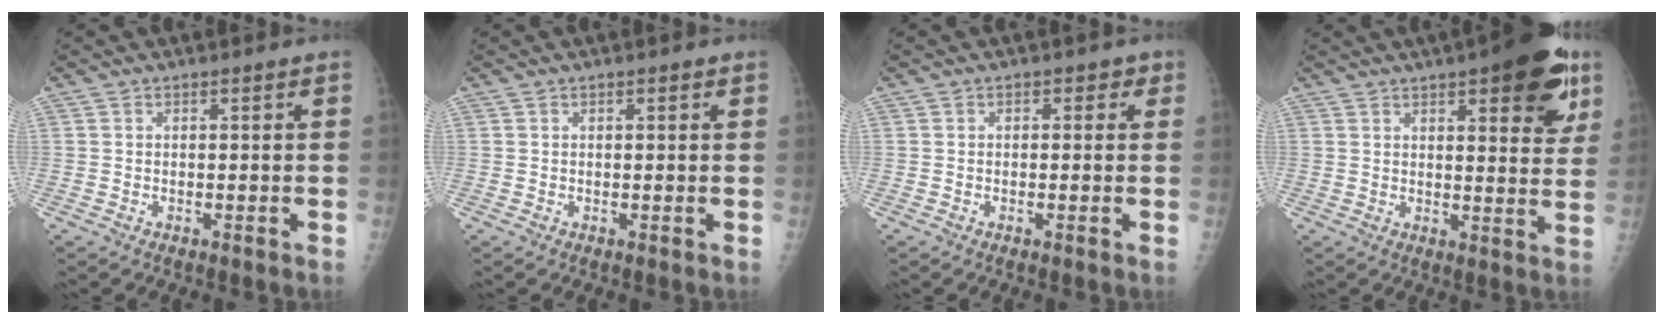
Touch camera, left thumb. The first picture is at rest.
{"total": 0.7, "force": [0.4, 0.3, 0.5], "torque": [-0.005, 0.000, 0.005]}
{"total": 2.0, "force": [0.6, 1.5, 1.2], "torque": [0.008, 0.004, -0.002]}
{"total": 15.4, "force": [8.0, 5.1, 12.2], "torque": [-0.121, -0.027, 0.101]}